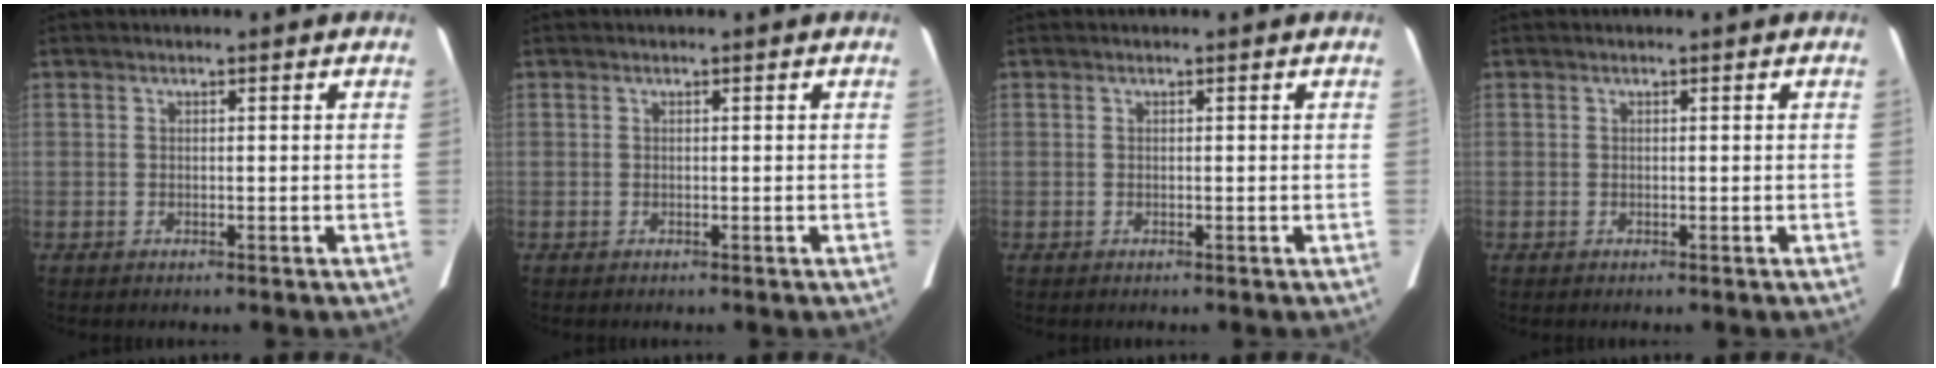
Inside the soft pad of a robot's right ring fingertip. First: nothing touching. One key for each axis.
{"total": 0.0}
{"total": 0.0}
{"total": 0.0}